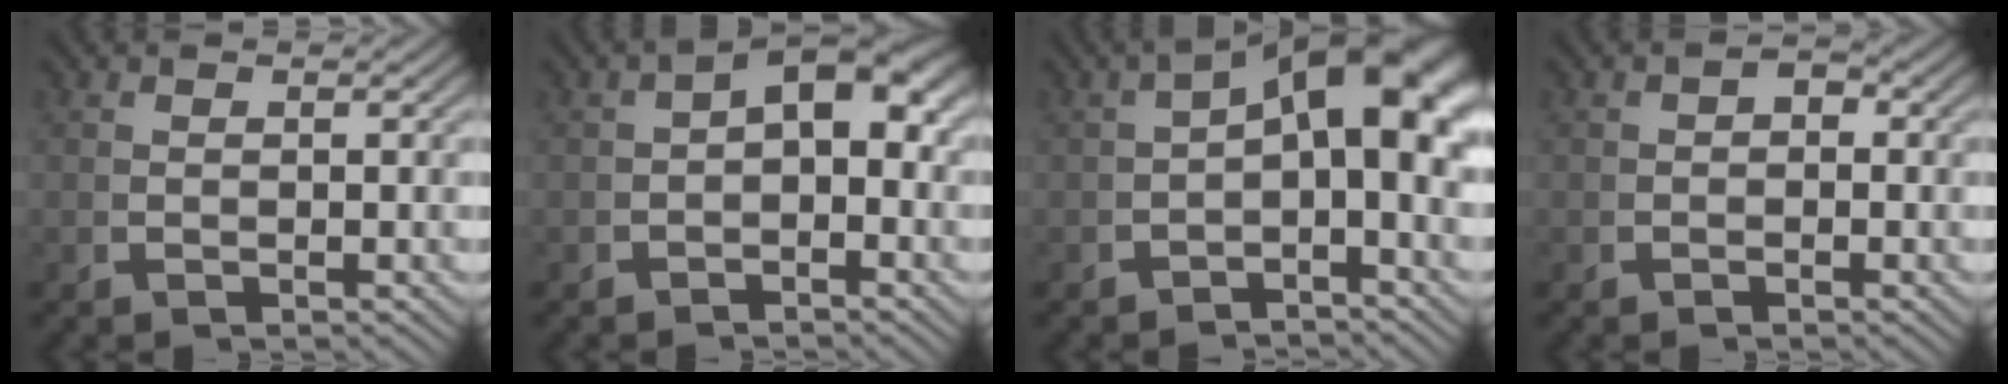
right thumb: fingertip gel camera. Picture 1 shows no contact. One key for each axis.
{"total": 5.0, "fx": -0.1, "fy": 2.9, "fz": 4.1, "tx": -0.056, "ty": -0.006, "tz": 0.002}
{"total": 8.1, "fx": 0.0, "fy": 3.7, "fz": 7.2, "tx": -0.093, "ty": -0.004, "tz": 0.003}
{"total": 0.8, "fx": -0.3, "fy": 0.5, "fz": 0.5, "tx": -0.006, "ty": -0.003, "tz": -0.006}